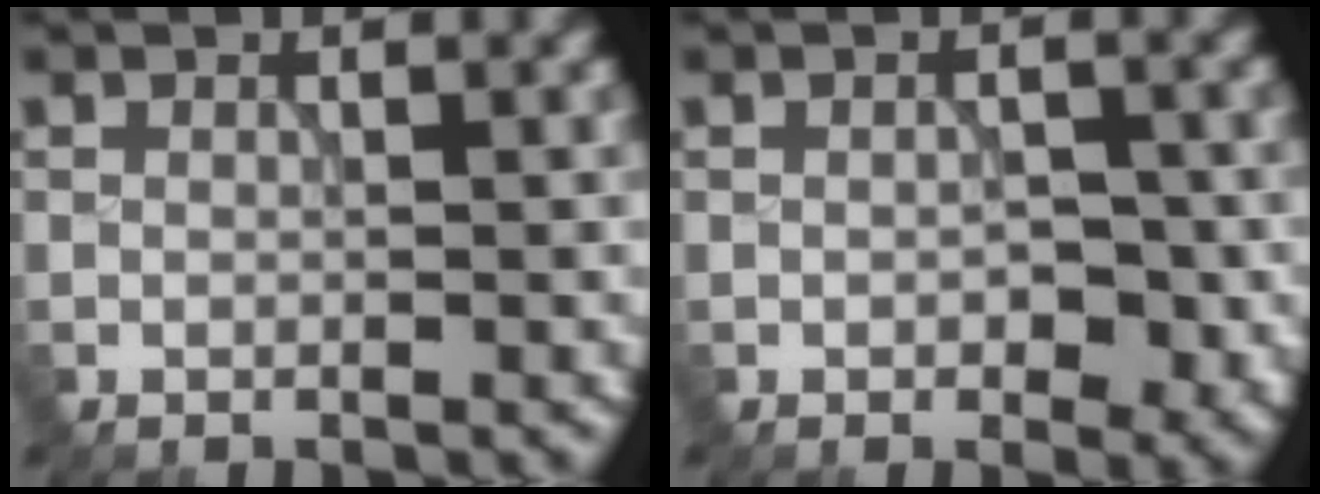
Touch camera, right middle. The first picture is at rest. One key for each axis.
{"total": 2.4, "fx": -0.5, "fy": 1.4, "fz": 1.9, "tx": -0.027, "ty": -0.004, "tz": -0.006}